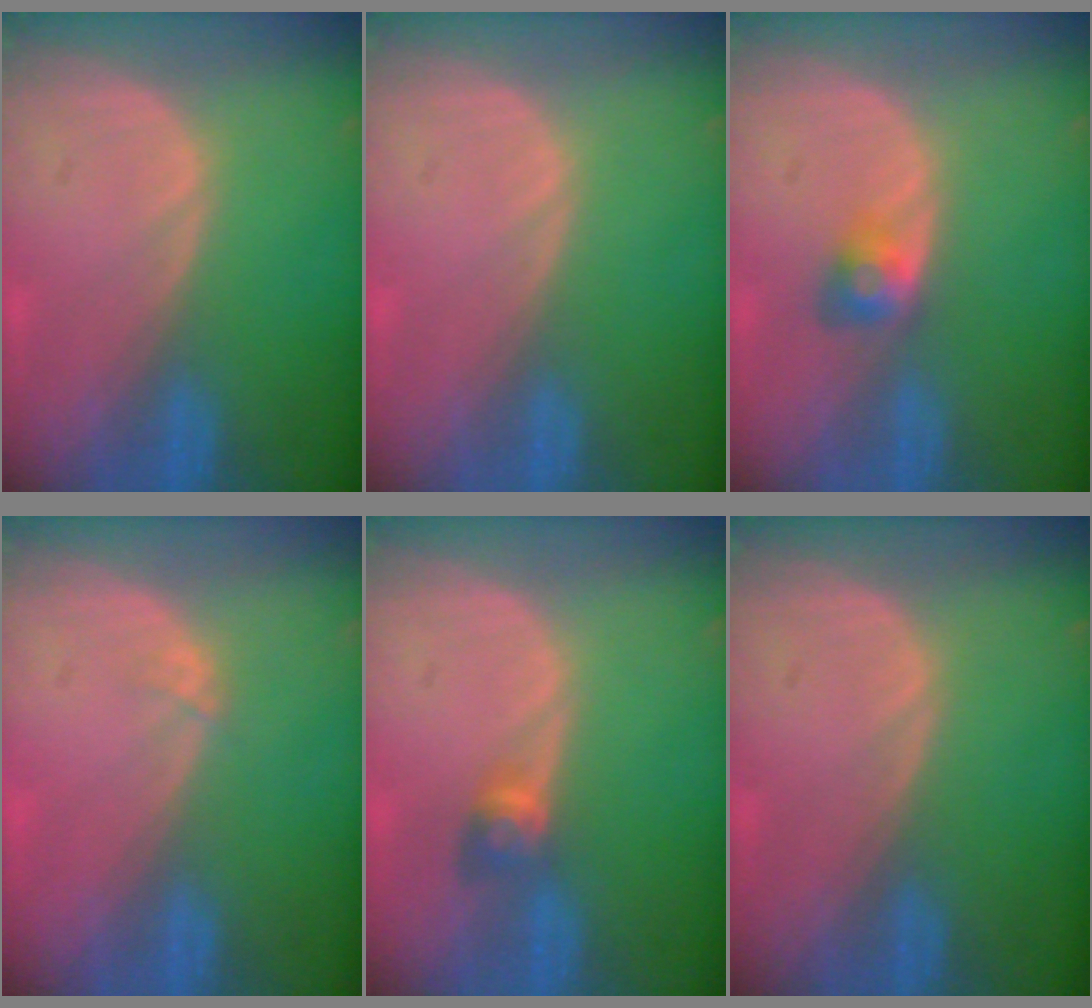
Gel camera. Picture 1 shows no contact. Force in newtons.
{"total": 0.0}
{"total": 2.8, "press": 2.6, "slide": 1.2}
{"total": 0.7, "press": 0.6, "slide": 0.3}
{"total": 2.8, "press": 2.5, "slide": 1.3}
{"total": 0.0}